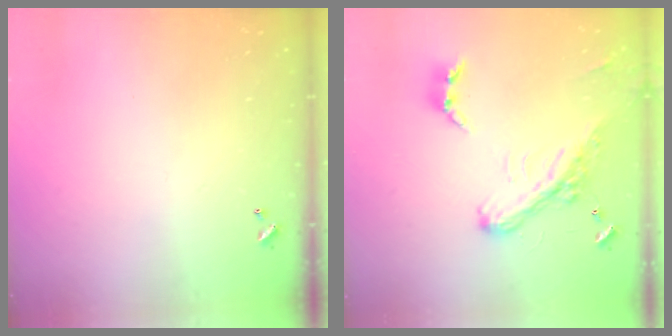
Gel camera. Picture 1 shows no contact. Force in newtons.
{"total": 6.3, "press": 6.0, "slide": 1.8}